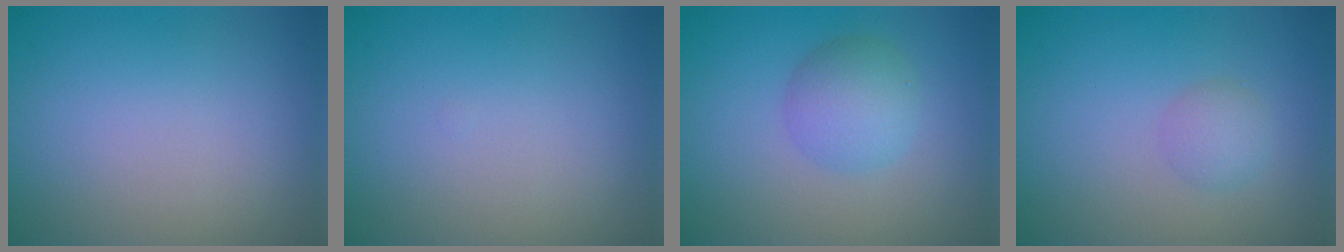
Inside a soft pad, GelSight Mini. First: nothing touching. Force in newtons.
{"total": 0.0}
{"total": 3.4, "press": 3.4, "slide": 0.1}
{"total": 1.6, "press": 1.6, "slide": 0.0}